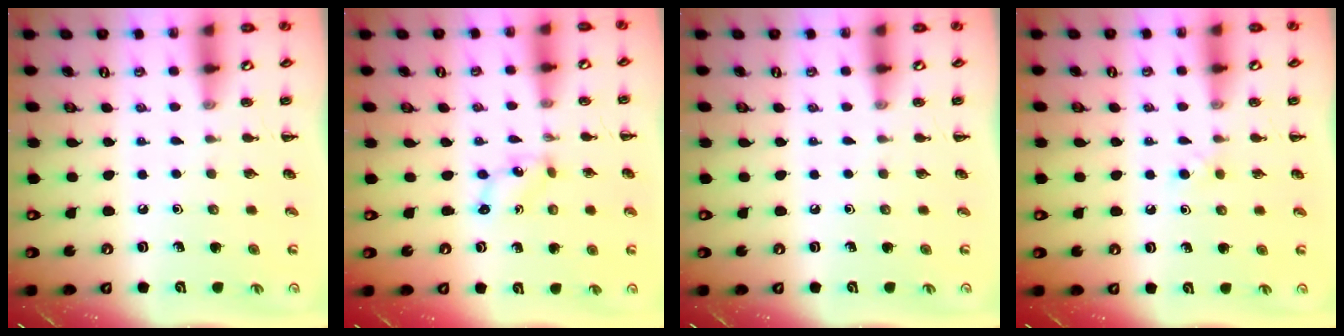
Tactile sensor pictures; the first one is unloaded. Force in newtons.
{"total": 1.1, "press": 1.1, "slide": 0.4}
{"total": 0.0}
{"total": 3.0, "press": 2.6, "slide": 1.4}